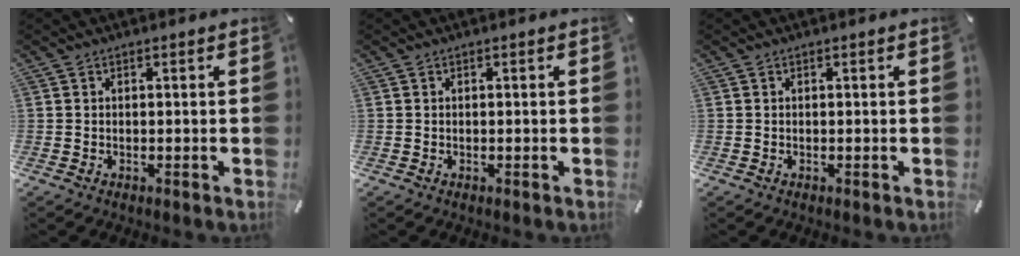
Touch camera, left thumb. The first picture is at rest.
{"total": 0.0}
{"total": 0.0}